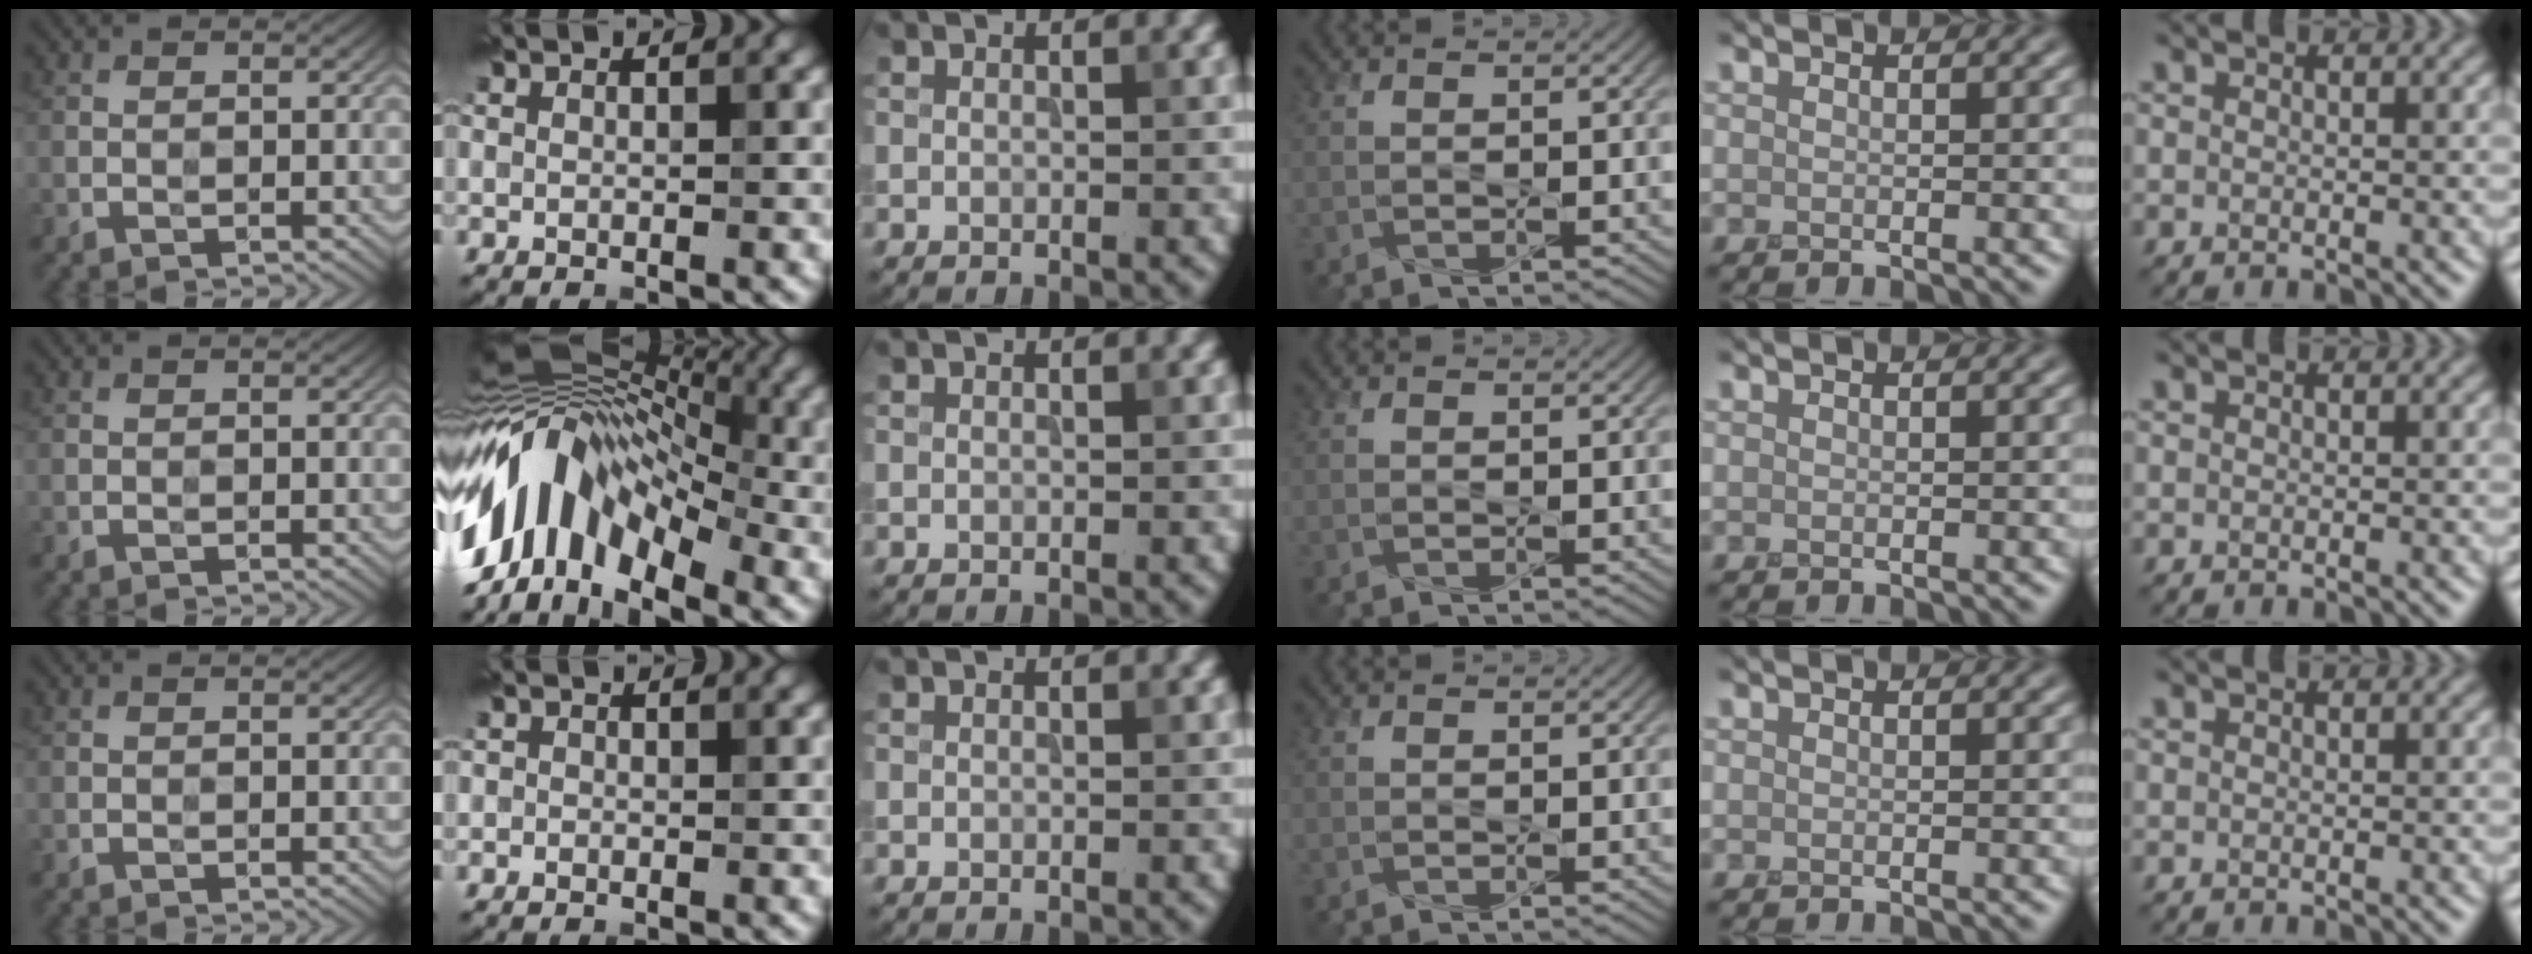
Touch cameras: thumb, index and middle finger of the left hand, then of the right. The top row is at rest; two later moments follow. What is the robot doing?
{"motion": "press", "object": "sticky note"}